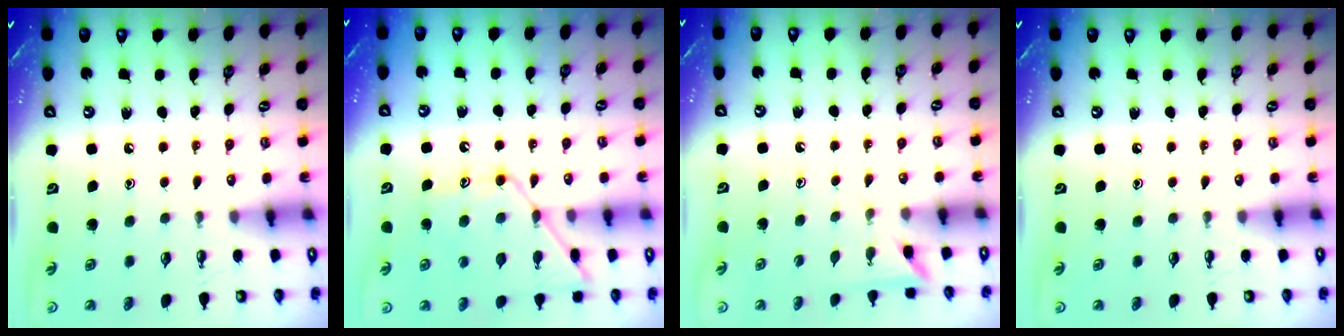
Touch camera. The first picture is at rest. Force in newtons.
{"total": 12.4, "press": 12.4, "slide": 1.0}
{"total": 2.3, "press": 2.3, "slide": 0.2}
{"total": 0.0}